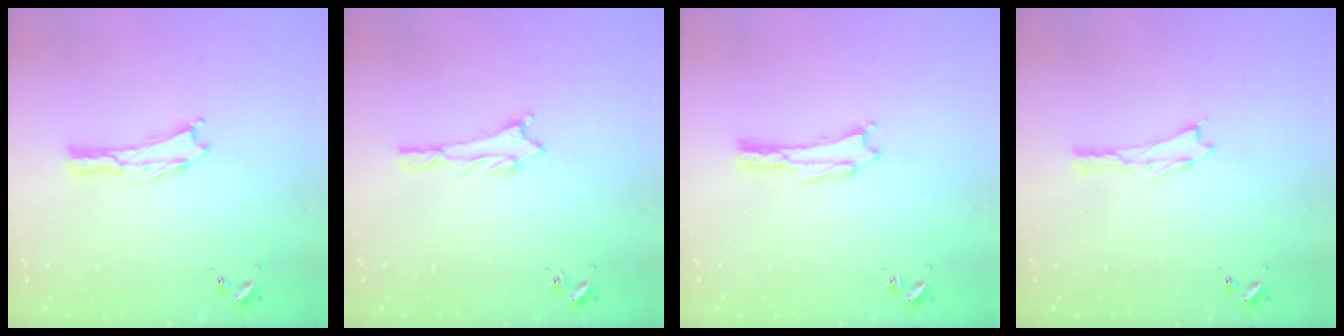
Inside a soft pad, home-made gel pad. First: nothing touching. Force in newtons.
{"total": 1.1, "press": 1.1, "slide": 0.1}
{"total": 1.1, "press": 1.1, "slide": 0.1}
{"total": 0.0}